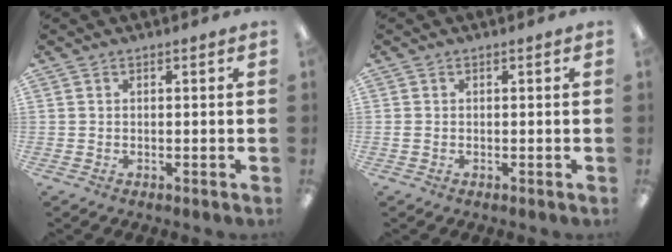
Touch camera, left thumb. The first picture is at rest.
{"total": 0.6, "force": [-0.1, 0.4, 0.5], "torque": [-0.009, 0.001, -0.003]}